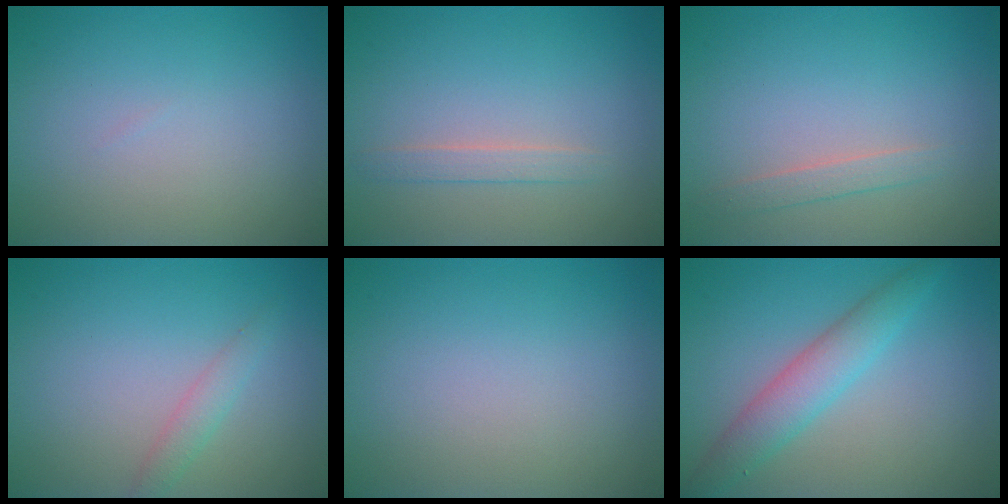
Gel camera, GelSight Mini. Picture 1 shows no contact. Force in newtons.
{"total": 1.3, "press": 1.3, "slide": 0.1}
{"total": 1.3, "press": 1.3, "slide": 0.1}
{"total": 1.5, "press": 1.5, "slide": 0.0}
{"total": 0.0}
{"total": 3.8, "press": 3.8, "slide": 0.1}